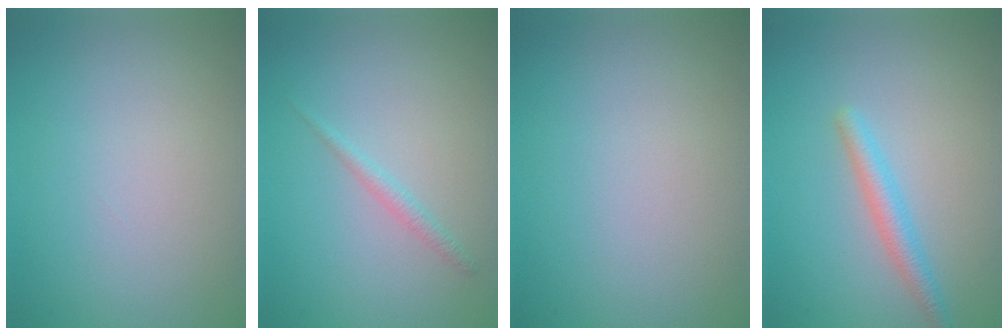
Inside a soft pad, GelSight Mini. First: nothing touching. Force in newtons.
{"total": 1.0, "press": 1.0, "slide": 0.1}
{"total": 0.0}
{"total": 2.1, "press": 2.1, "slide": 0.1}